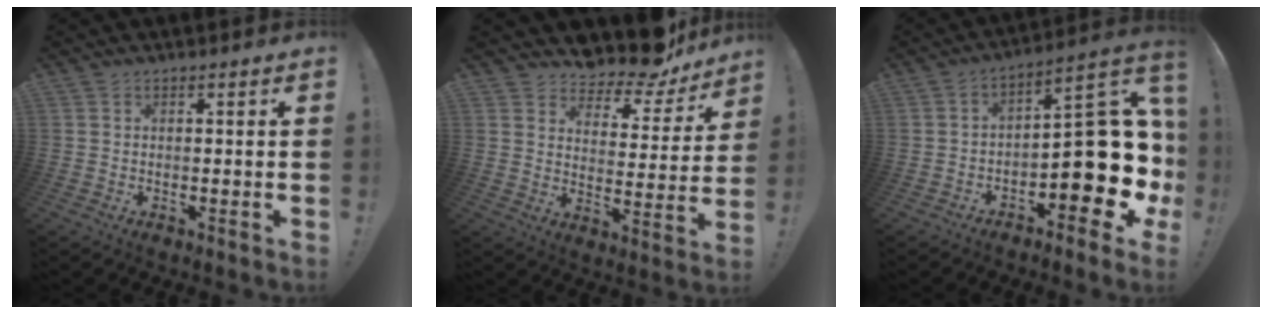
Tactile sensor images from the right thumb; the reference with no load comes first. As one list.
[{"total": 9.5, "force": [9.0, 2.4, 2.2], "torque": [-0.028, -0.094, 0.150]}, {"total": 14.6, "force": [-3.5, 6.7, 12.5], "torque": [-0.133, 0.007, -0.053]}]